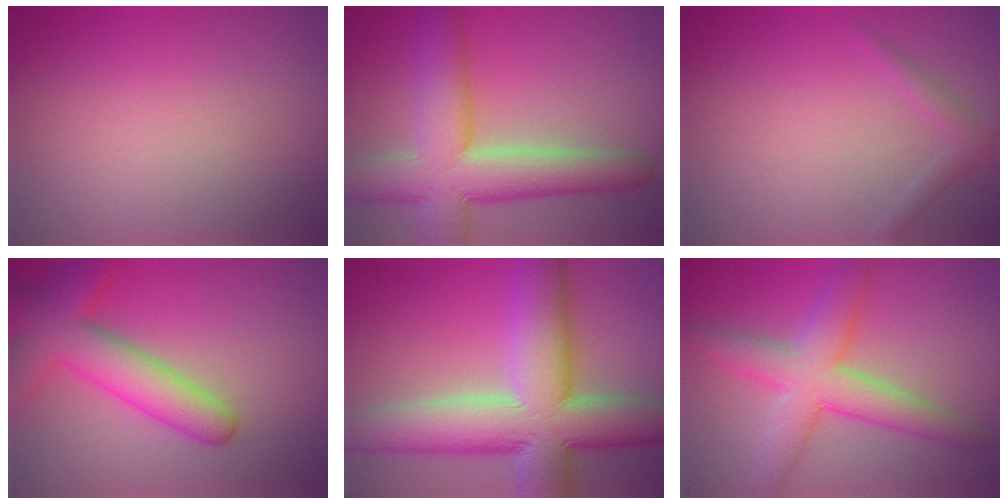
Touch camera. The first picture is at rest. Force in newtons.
{"total": 9.8, "press": 9.8, "slide": 0.7}
{"total": 1.4, "press": 1.4, "slide": 0.1}
{"total": 6.8, "press": 6.8, "slide": 0.4}
{"total": 13.4, "press": 13.3, "slide": 1.3}
{"total": 6.4, "press": 6.4, "slide": 0.2}